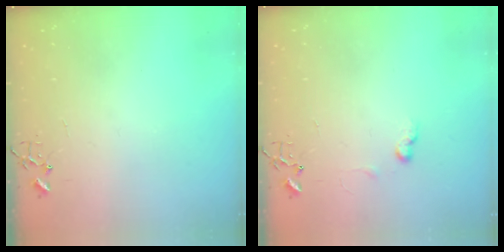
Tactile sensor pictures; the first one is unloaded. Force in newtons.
{"total": 6.7, "press": 6.6, "slide": 0.9}